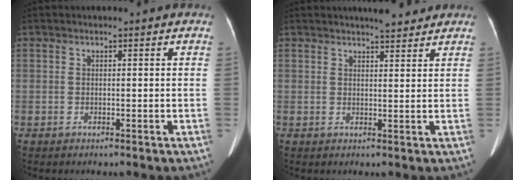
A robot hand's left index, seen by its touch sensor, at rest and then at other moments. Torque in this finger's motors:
{"motor_torque": [0.52, -0.53, 0.01, 0.04]}